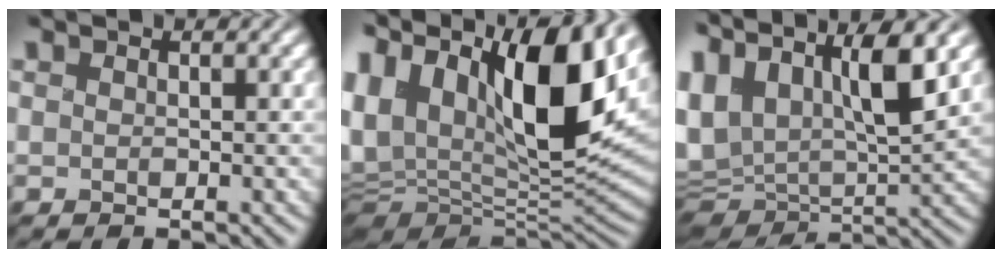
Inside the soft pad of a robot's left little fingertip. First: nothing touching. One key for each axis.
{"total": 19.4, "fx": 7.5, "fy": 9.6, "fz": 15.1, "tx": -0.283, "ty": 0.050, "tz": 0.110}
{"total": 13.9, "fx": 4.9, "fy": 6.0, "fz": 11.6, "tx": -0.221, "ty": 0.015, "tz": 0.085}